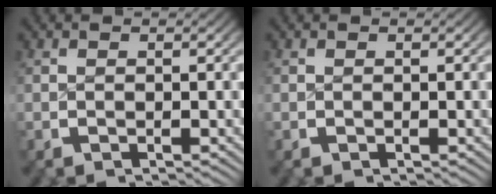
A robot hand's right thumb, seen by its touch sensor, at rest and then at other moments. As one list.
[{"total": 0.0}]